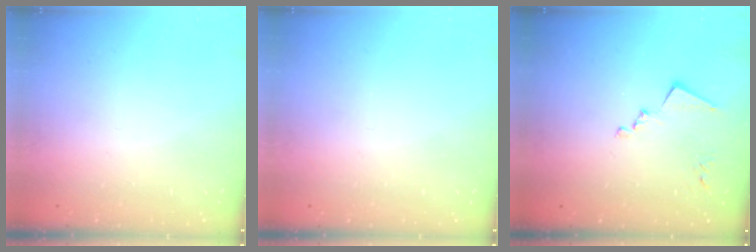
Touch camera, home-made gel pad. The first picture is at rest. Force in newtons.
{"total": 0.0}
{"total": 10.2, "press": 10.2, "slide": 0.7}